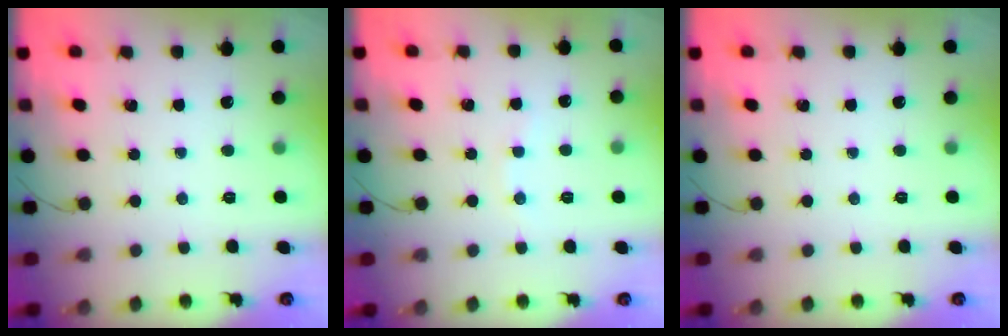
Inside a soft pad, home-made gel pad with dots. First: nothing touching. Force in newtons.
{"total": 2.6, "press": 2.5, "slide": 0.8}
{"total": 0.0}